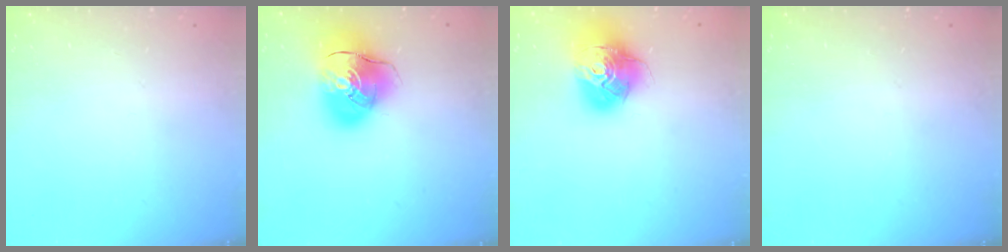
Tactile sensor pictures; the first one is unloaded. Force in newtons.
{"total": 14.9, "press": 14.7, "slide": 2.5}
{"total": 16.4, "press": 16.4, "slide": 1.7}
{"total": 0.0}